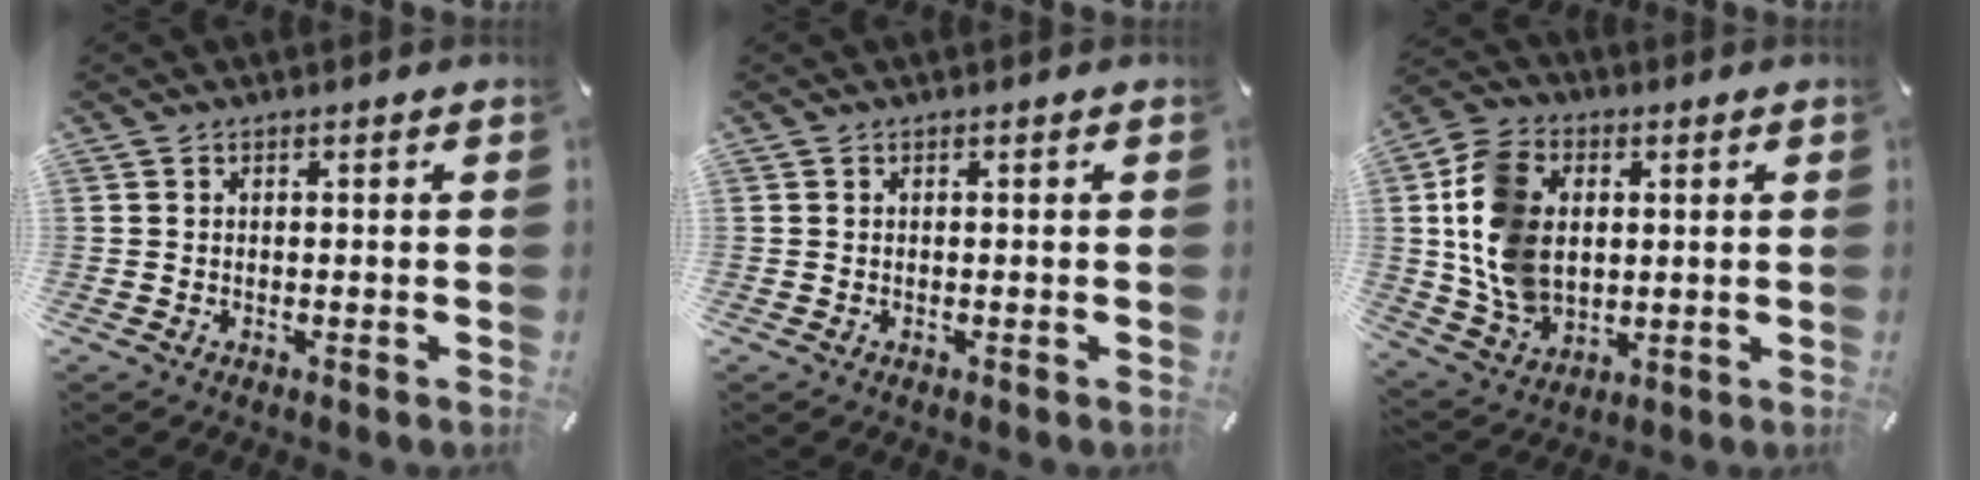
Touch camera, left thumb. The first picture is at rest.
{"total": 0.0}
{"total": 14.0, "force": [1.6, 11.1, 8.4], "torque": [-0.190, 0.015, 0.032]}